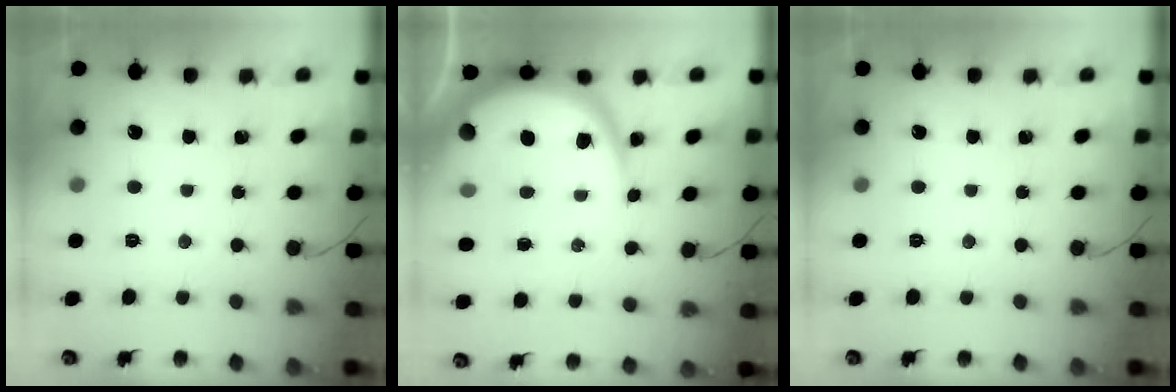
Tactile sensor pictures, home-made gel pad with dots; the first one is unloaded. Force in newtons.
{"total": 11.5, "press": 11.4, "slide": 1.1}
{"total": 0.0}